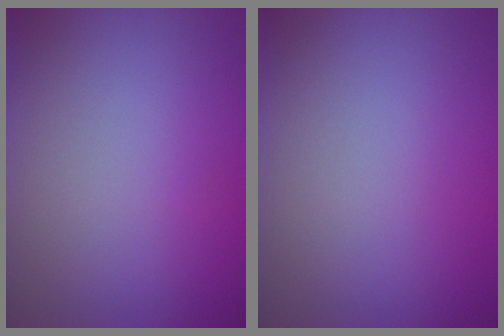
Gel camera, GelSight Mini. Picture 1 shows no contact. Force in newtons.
{"total": 0.0}